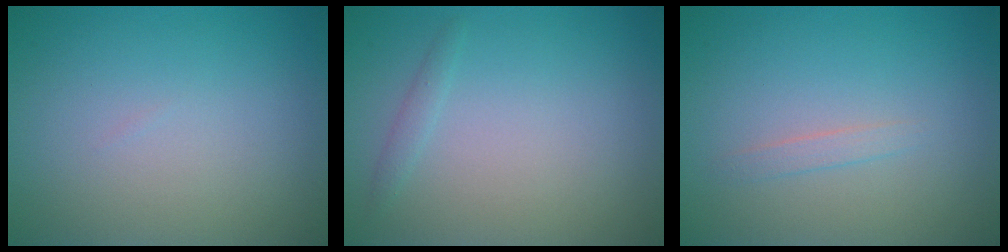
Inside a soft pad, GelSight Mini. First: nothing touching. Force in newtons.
{"total": 0.8, "press": 0.8, "slide": 0.1}
{"total": 0.9, "press": 0.9, "slide": 0.0}